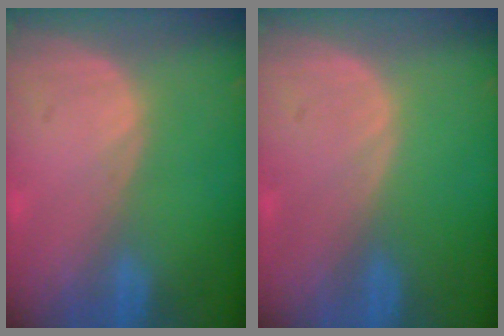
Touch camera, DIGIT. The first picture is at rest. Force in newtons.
{"total": 0.0}